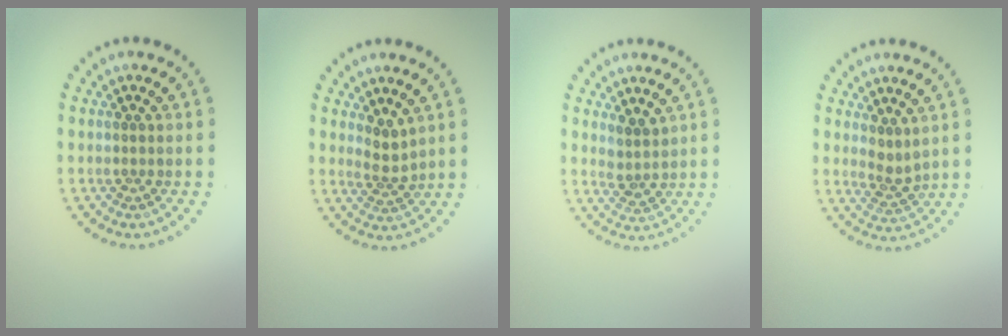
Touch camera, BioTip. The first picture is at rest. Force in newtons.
{"total": 1.9, "press": 1.2, "slide": 1.4}
{"total": 2.0, "press": 1.5, "slide": 1.2}
{"total": 1.8, "press": 1.4, "slide": 1.2}